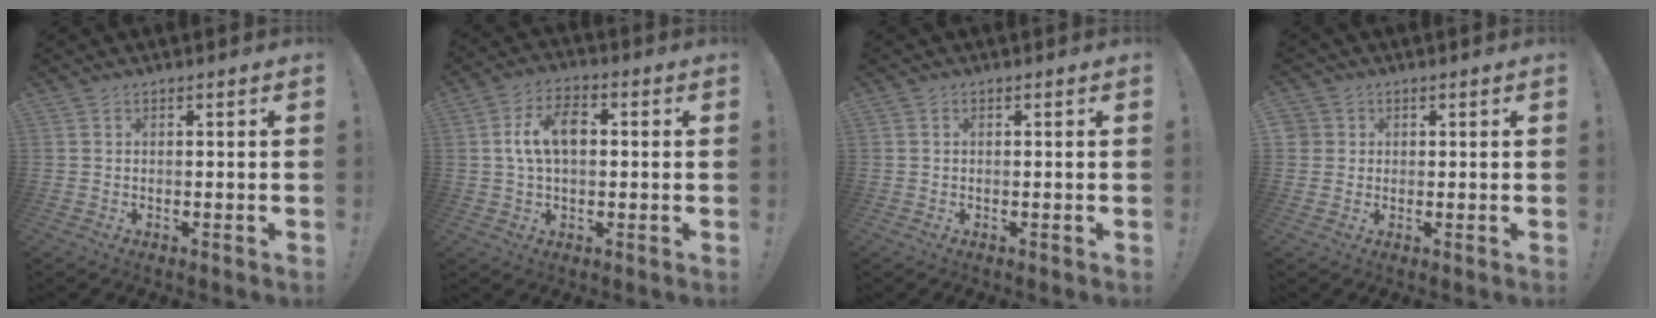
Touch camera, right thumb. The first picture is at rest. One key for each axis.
{"total": 10.2, "fx": 1.2, "fy": 6.1, "fz": 8.1, "tx": -0.135, "ty": 0.011, "tz": 0.021}
{"total": 0.0}
{"total": 2.6, "fx": 0.6, "fy": 2.5, "fz": 0.3, "tx": -0.005, "ty": -0.001, "tz": 0.012}